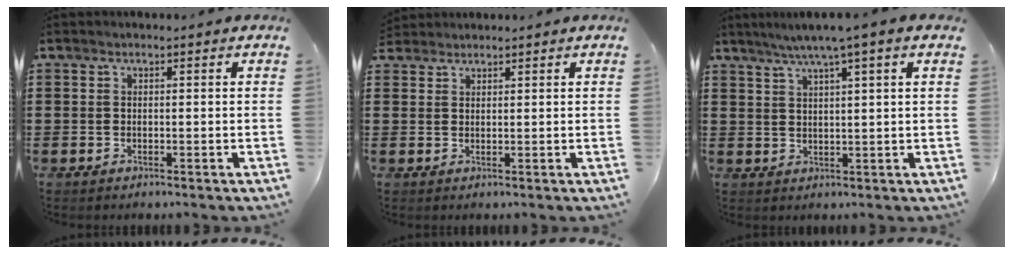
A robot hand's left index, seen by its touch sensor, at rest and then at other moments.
{"total": 1.4, "force": [1.3, 0.5, -0.1], "torque": [-0.002, 0.002, 0.027]}
{"total": 4.2, "force": [2.8, -0.6, 3.1], "torque": [-0.066, -0.007, 0.045]}